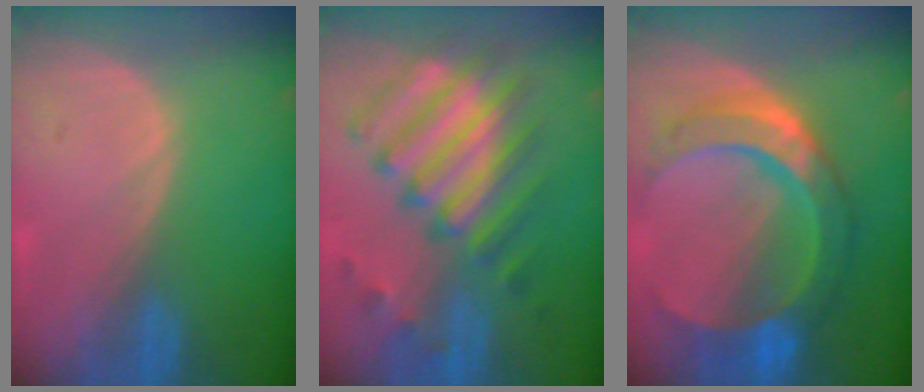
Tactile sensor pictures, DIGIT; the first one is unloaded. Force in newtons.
{"total": 10.6, "press": 10.2, "slide": 3.1}
{"total": 11.0, "press": 11.0, "slide": 1.0}